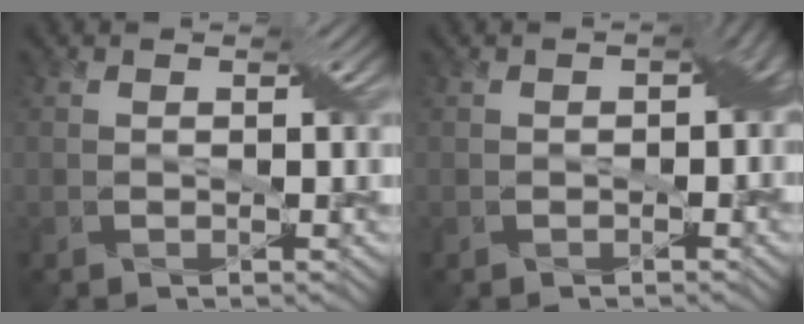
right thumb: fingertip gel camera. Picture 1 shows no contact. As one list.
[{"total": 2.7, "force": [-0.4, 1.8, 1.9], "torque": [-0.023, -0.005, -0.008]}]